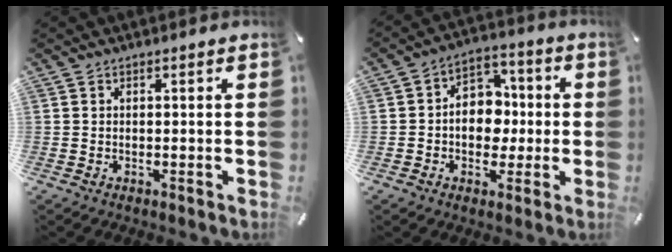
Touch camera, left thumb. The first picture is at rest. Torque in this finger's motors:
{"motor_torque": [0.25, 1.34, 0.80, -0.25, 0.26]}